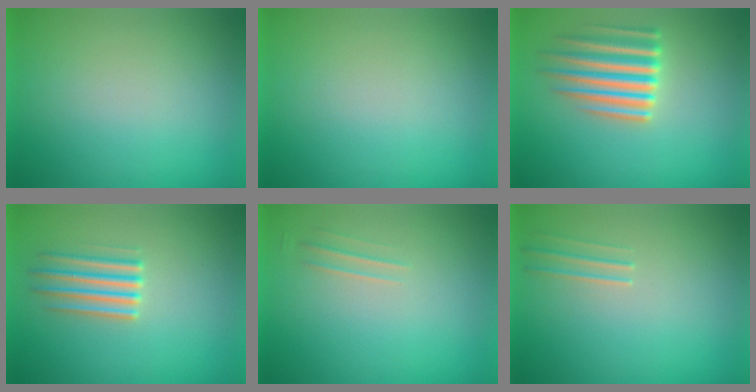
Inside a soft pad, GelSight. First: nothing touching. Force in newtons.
{"total": 0.0}
{"total": 5.2}
{"total": 2.5}
{"total": 1.5}
{"total": 1.4}